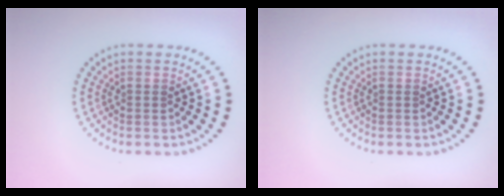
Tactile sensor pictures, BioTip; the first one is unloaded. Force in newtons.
{"total": 0.0}